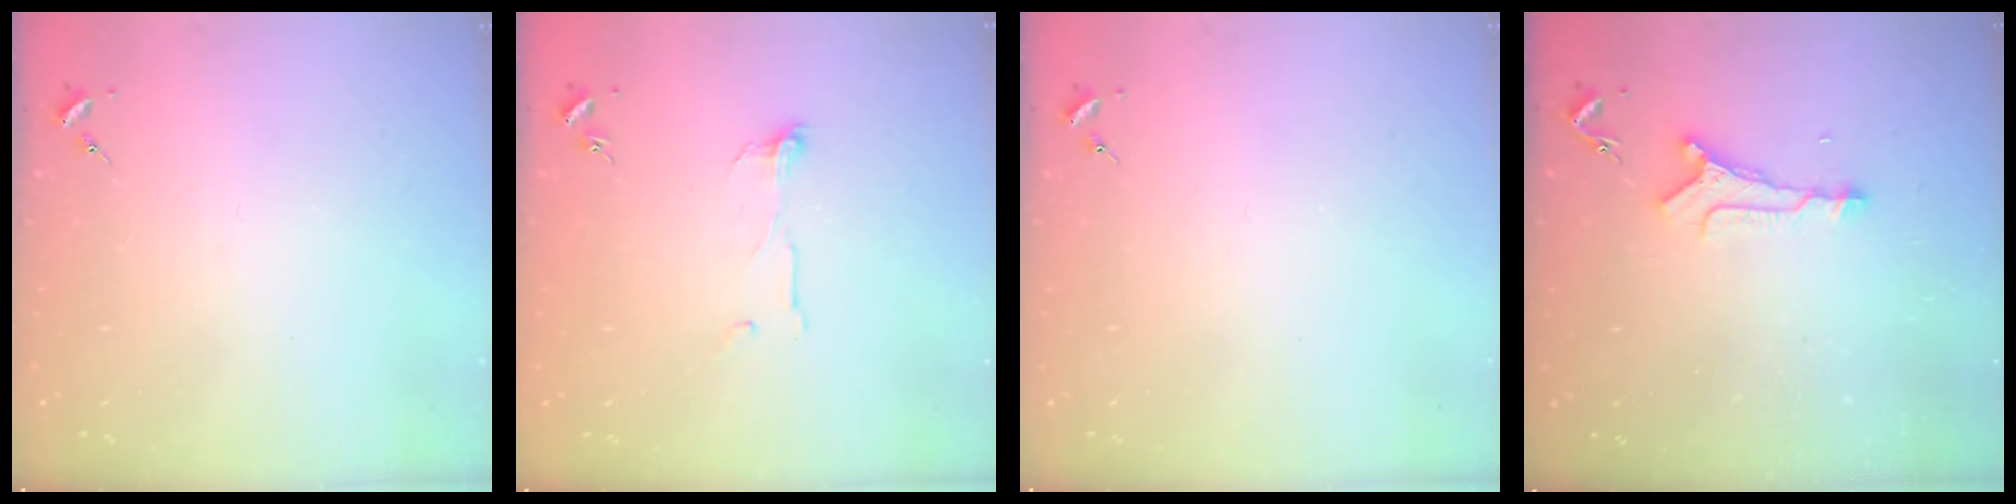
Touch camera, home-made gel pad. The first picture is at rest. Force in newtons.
{"total": 6.0, "press": 6.0, "slide": 0.5}
{"total": 0.0}
{"total": 6.9, "press": 6.9, "slide": 0.7}